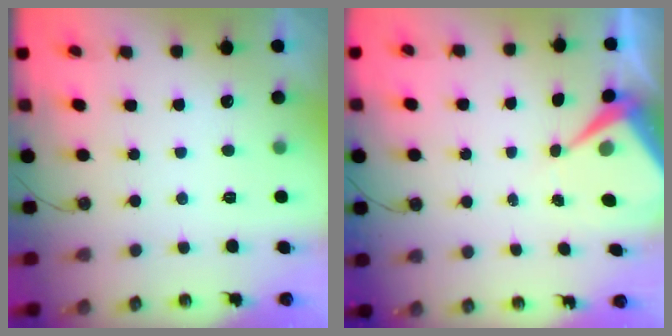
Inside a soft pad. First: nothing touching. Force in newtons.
{"total": 6.9, "press": 6.9, "slide": 0.4}